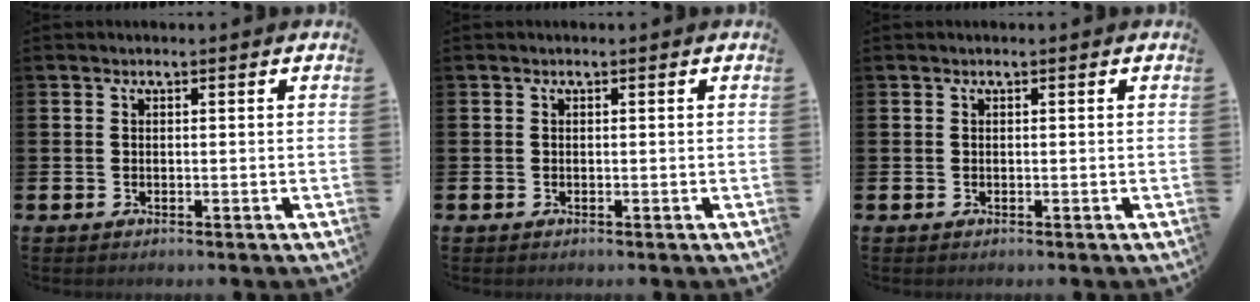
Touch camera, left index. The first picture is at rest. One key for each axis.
{"total": 0.0}
{"total": 0.0}